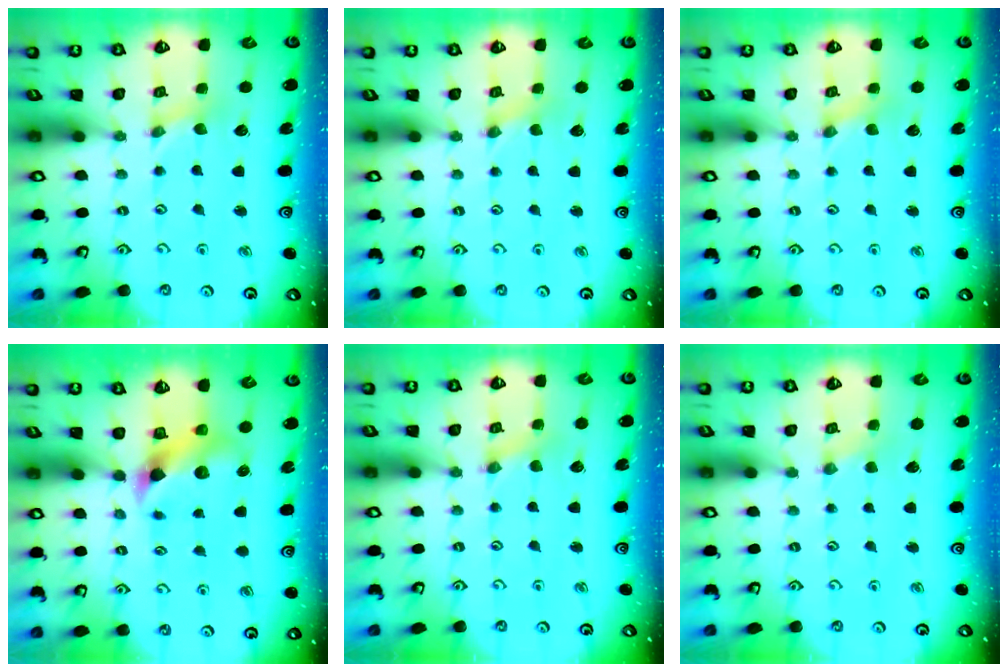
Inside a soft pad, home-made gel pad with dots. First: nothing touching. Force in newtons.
{"total": 0.0}
{"total": 0.0}
{"total": 6.8, "press": 6.8, "slide": 0.7}
{"total": 0.7, "press": 0.7, "slide": 0.1}
{"total": 1.0, "press": 1.0, "slide": 0.2}